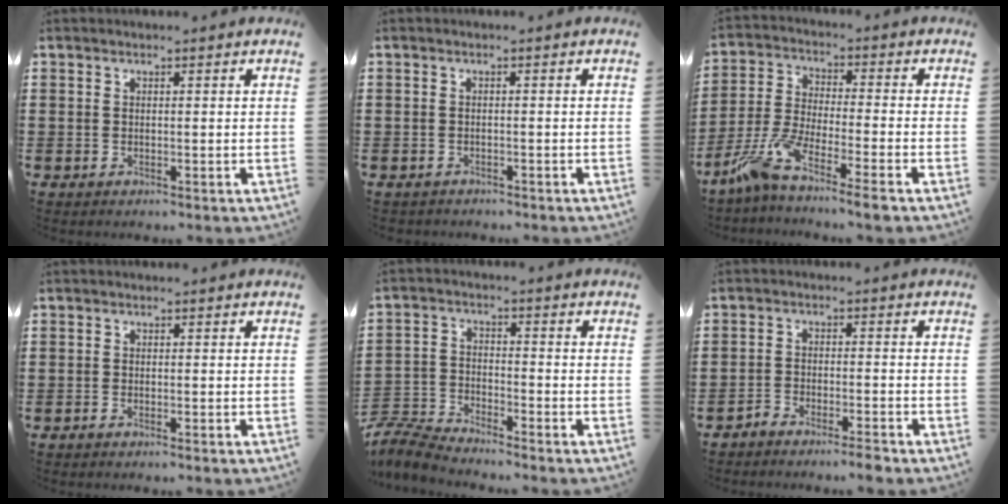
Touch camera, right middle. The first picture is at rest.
{"total": 0.8, "force": [-0.8, 0.1, 0.0], "torque": [-0.004, -0.001, -0.016]}
{"total": 7.7, "force": [-6.3, 0.6, 4.4], "torque": [-0.111, -0.012, -0.128]}
{"total": 0.7, "force": [-0.6, 0.0, 0.3], "torque": [-0.007, -0.003, -0.012]}
{"total": 6.1, "force": [-6.0, 0.4, 1.1], "torque": [-0.050, -0.005, -0.127]}
{"total": 3.4, "force": [-3.4, 0.0, 0.4], "torque": [-0.010, 0.002, -0.070]}